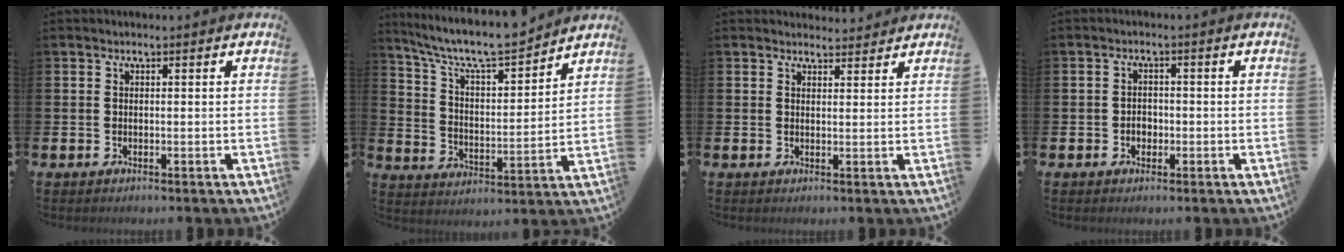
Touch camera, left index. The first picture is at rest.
{"total": 8.6, "force": [8.0, 1.3, 2.9], "torque": [-0.088, -0.060, 0.138]}
{"total": 2.4, "force": [2.3, 0.4, -0.2], "torque": [0.007, -0.015, 0.040]}
{"total": 1.9, "force": [-0.6, 1.5, 0.9], "torque": [-0.007, 0.000, -0.016]}